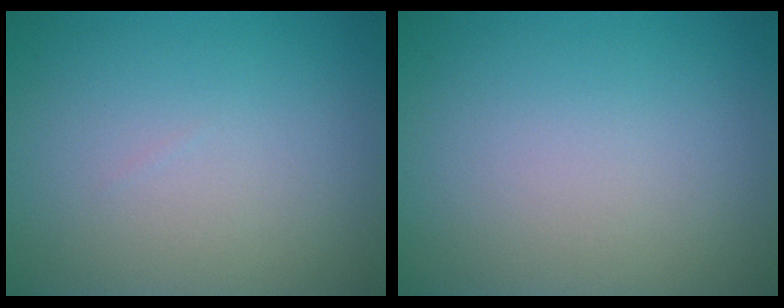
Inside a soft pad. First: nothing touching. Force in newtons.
{"total": 0.0}